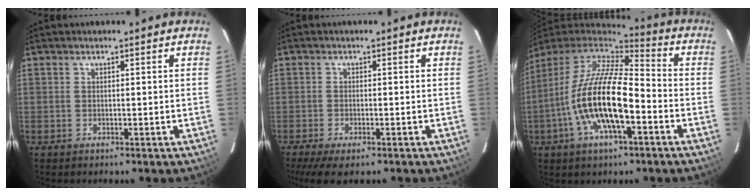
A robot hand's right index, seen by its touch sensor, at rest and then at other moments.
{"total": 6.8, "force": [-4.9, 1.7, 4.4], "torque": [-0.100, -0.030, -0.083]}
{"total": 19.0, "force": [-5.6, 6.4, 17.0], "torque": [-0.325, -0.018, -0.108]}